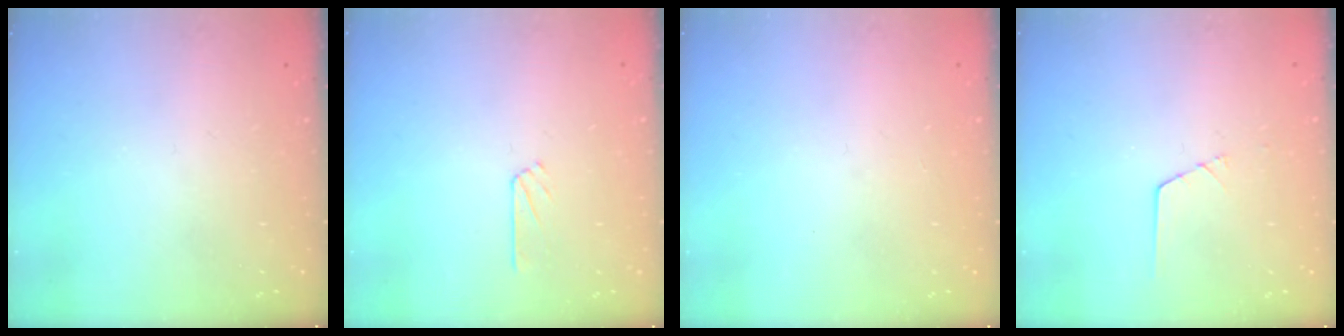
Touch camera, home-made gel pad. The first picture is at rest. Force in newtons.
{"total": 2.5, "press": 2.5, "slide": 0.2}
{"total": 1.5, "press": 1.4, "slide": 0.2}
{"total": 1.3, "press": 1.3, "slide": 0.2}